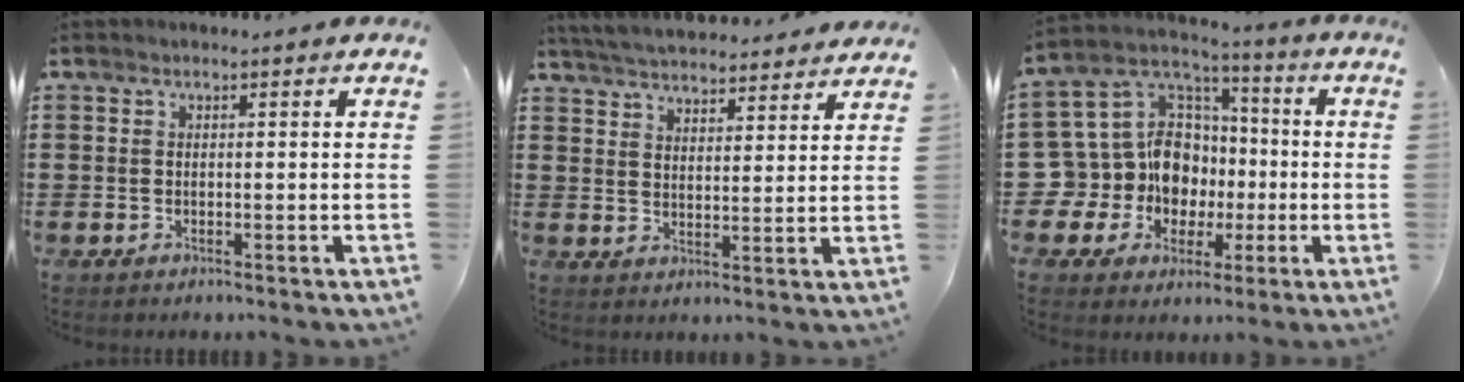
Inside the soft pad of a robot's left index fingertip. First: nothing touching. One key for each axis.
{"total": 5.0, "fx": 5.0, "fy": 0.3, "fz": 0.7, "tx": -0.033, "ty": -0.026, "tz": 0.088}
{"total": 12.8, "fx": -1.8, "fy": 11.7, "fz": 4.9, "tx": -0.147, "ty": -0.002, "tz": -0.027}